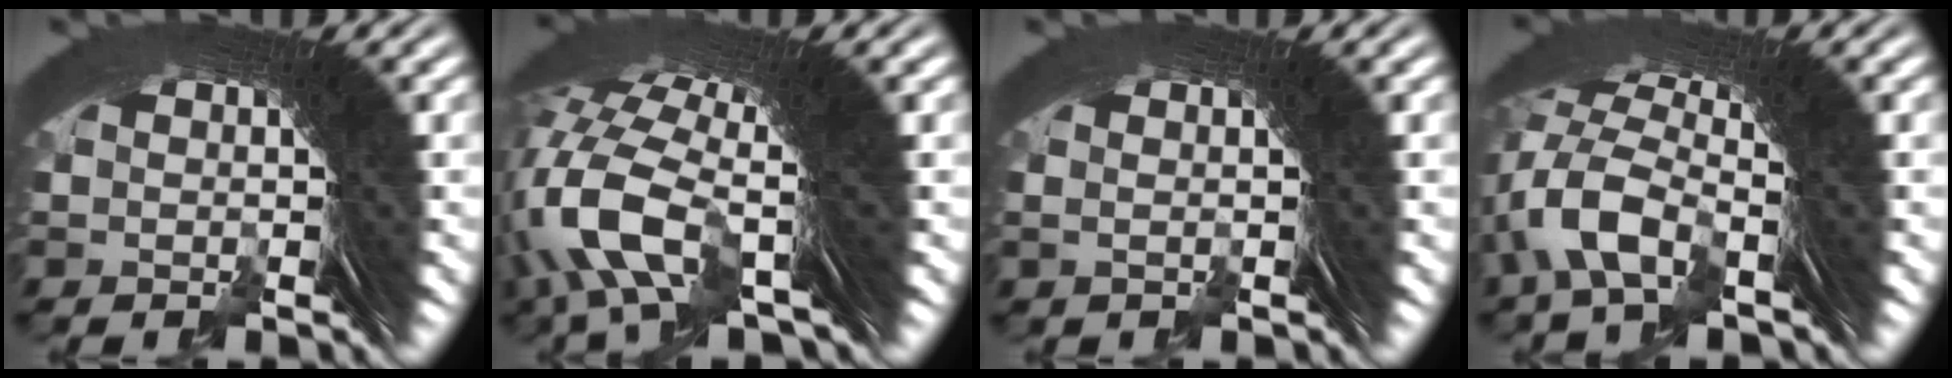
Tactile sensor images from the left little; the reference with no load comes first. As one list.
[{"total": 8.9, "force": [-0.3, 4.5, 7.7], "torque": [-0.182, -0.024, -0.002]}, {"total": 1.5, "force": [0.4, -0.8, 1.2], "torque": [-0.009, 0.011, 0.002]}, {"total": 4.9, "force": [-0.3, 2.8, 4.0], "torque": [-0.101, -0.008, -0.007]}]